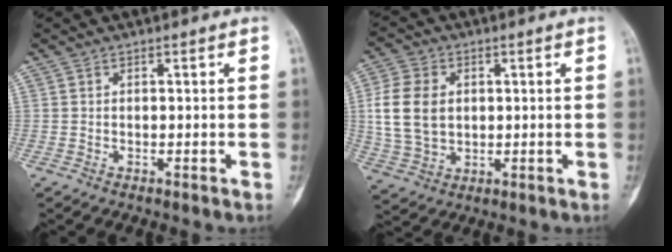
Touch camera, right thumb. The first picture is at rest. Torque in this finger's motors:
{"motor_torque": [1.12, 1.51, 1.23, 0.15, 0.33]}